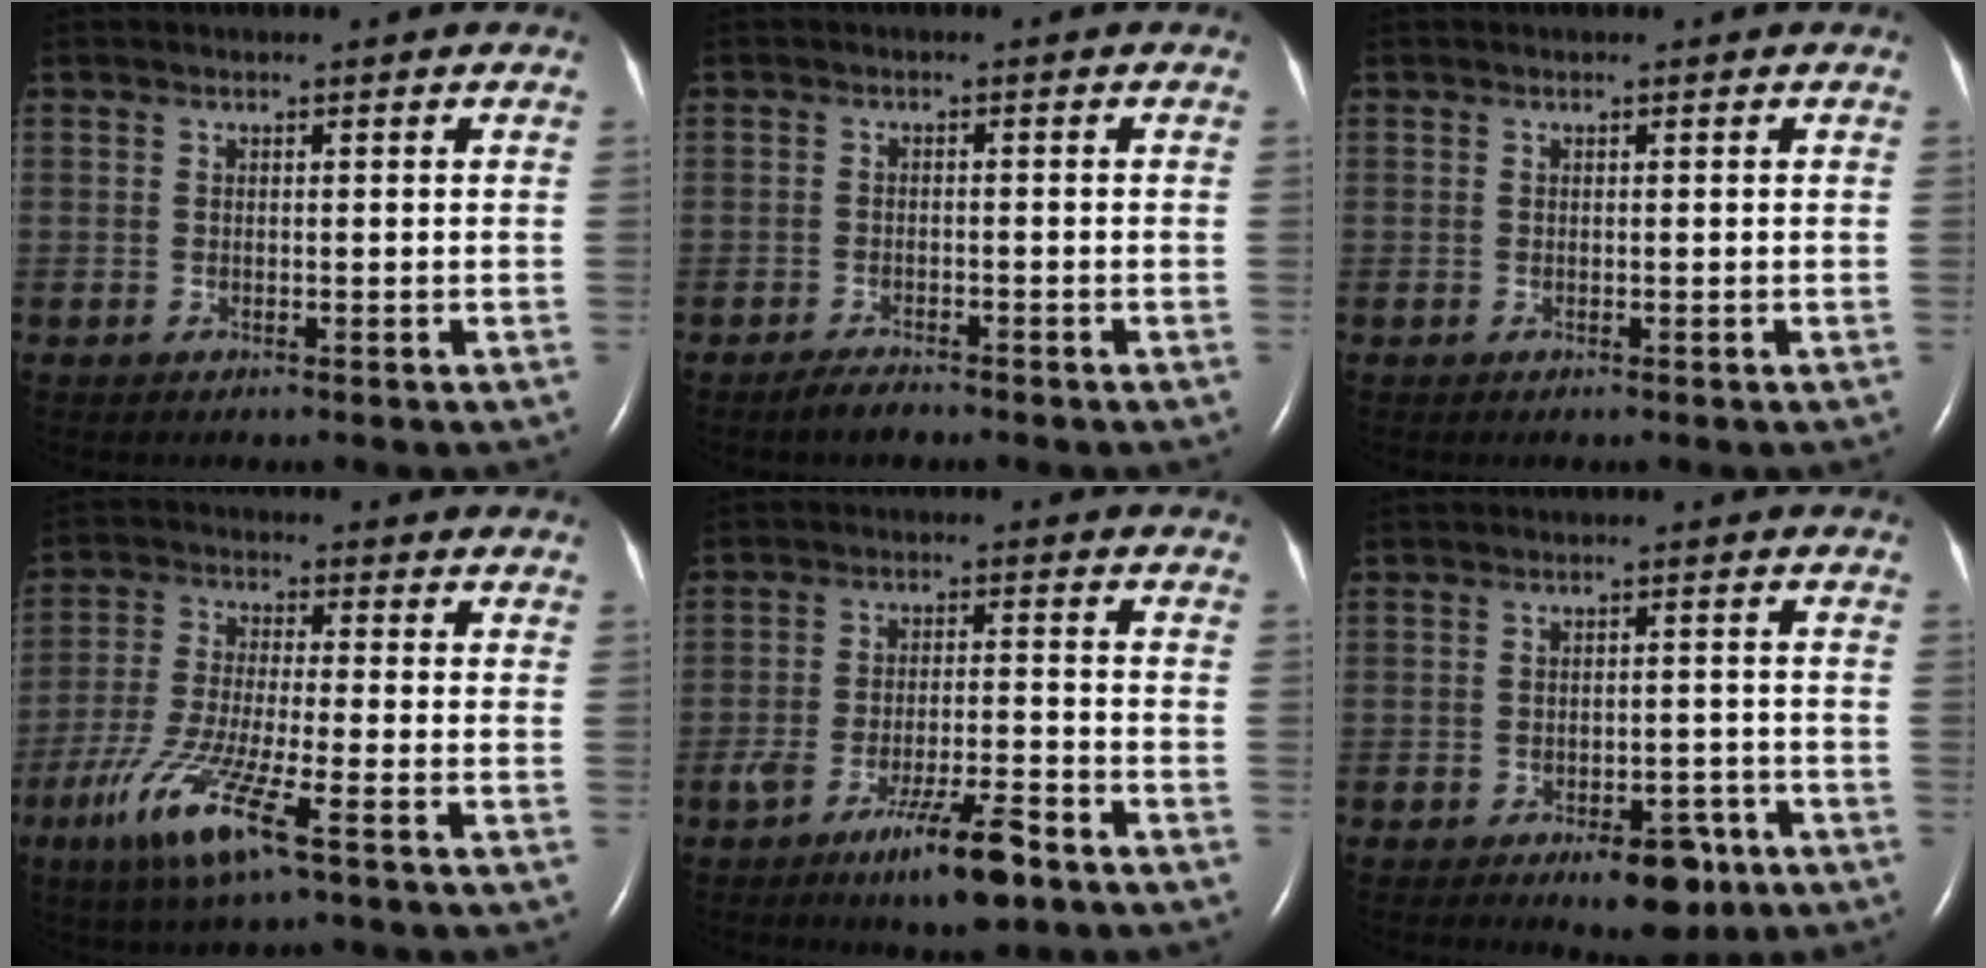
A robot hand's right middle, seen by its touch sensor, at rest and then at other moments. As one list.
[{"total": 2.3, "force": [-2.0, 0.4, 1.0], "torque": [-0.028, -0.005, -0.034]}, {"total": 0.0}, {"total": 11.3, "force": [-5.8, 0.7, 9.6], "torque": [-0.199, -0.027, -0.109]}, {"total": 9.0, "force": [-5.8, 0.9, 6.8], "torque": [-0.116, -0.010, -0.095]}, {"total": 6.9, "force": [-4.1, 3.3, 4.4], "torque": [-0.049, 0.006, -0.052]}]